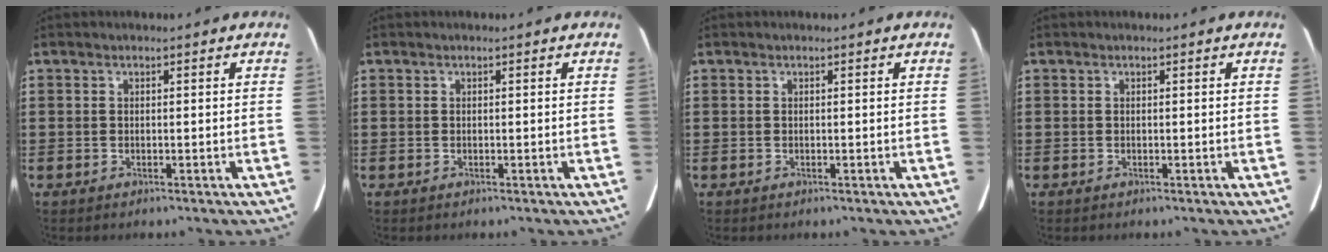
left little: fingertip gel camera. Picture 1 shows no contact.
{"total": 0.0}
{"total": 0.0}
{"total": 0.0}